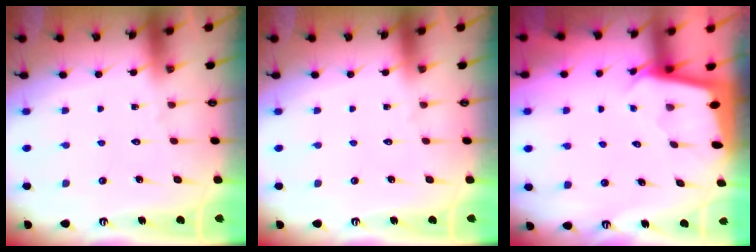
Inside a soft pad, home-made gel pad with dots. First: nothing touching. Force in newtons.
{"total": 0.0}
{"total": 2.0, "press": 2.0, "slide": 0.1}